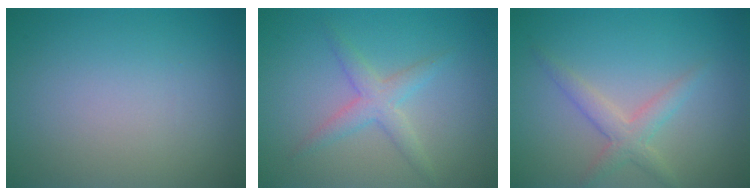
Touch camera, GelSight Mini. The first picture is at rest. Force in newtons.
{"total": 2.5, "press": 2.5, "slide": 0.0}
{"total": 2.5, "press": 2.5, "slide": 0.0}